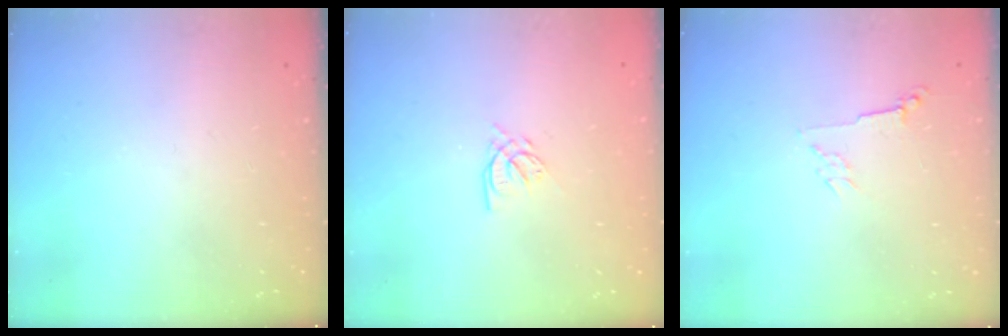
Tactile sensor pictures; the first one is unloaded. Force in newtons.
{"total": 3.4, "press": 3.4, "slide": 0.2}
{"total": 2.8, "press": 2.7, "slide": 0.6}